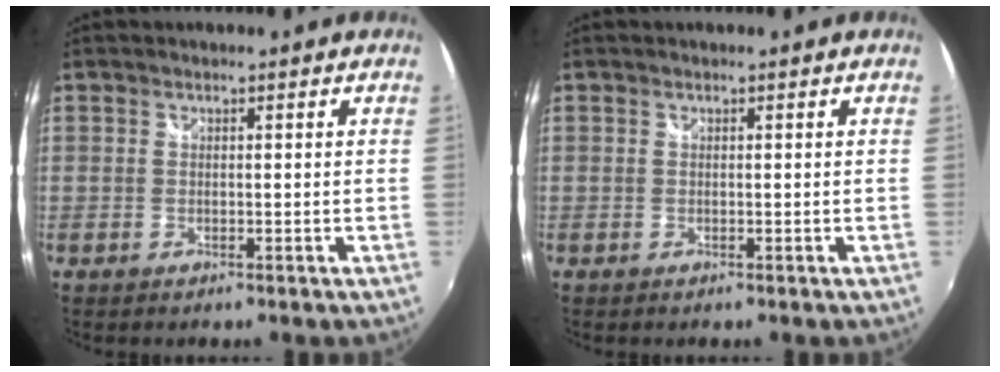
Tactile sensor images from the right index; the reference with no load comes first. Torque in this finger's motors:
{"motor_torque": [0.00, 0.00, 0.00, 0.00]}